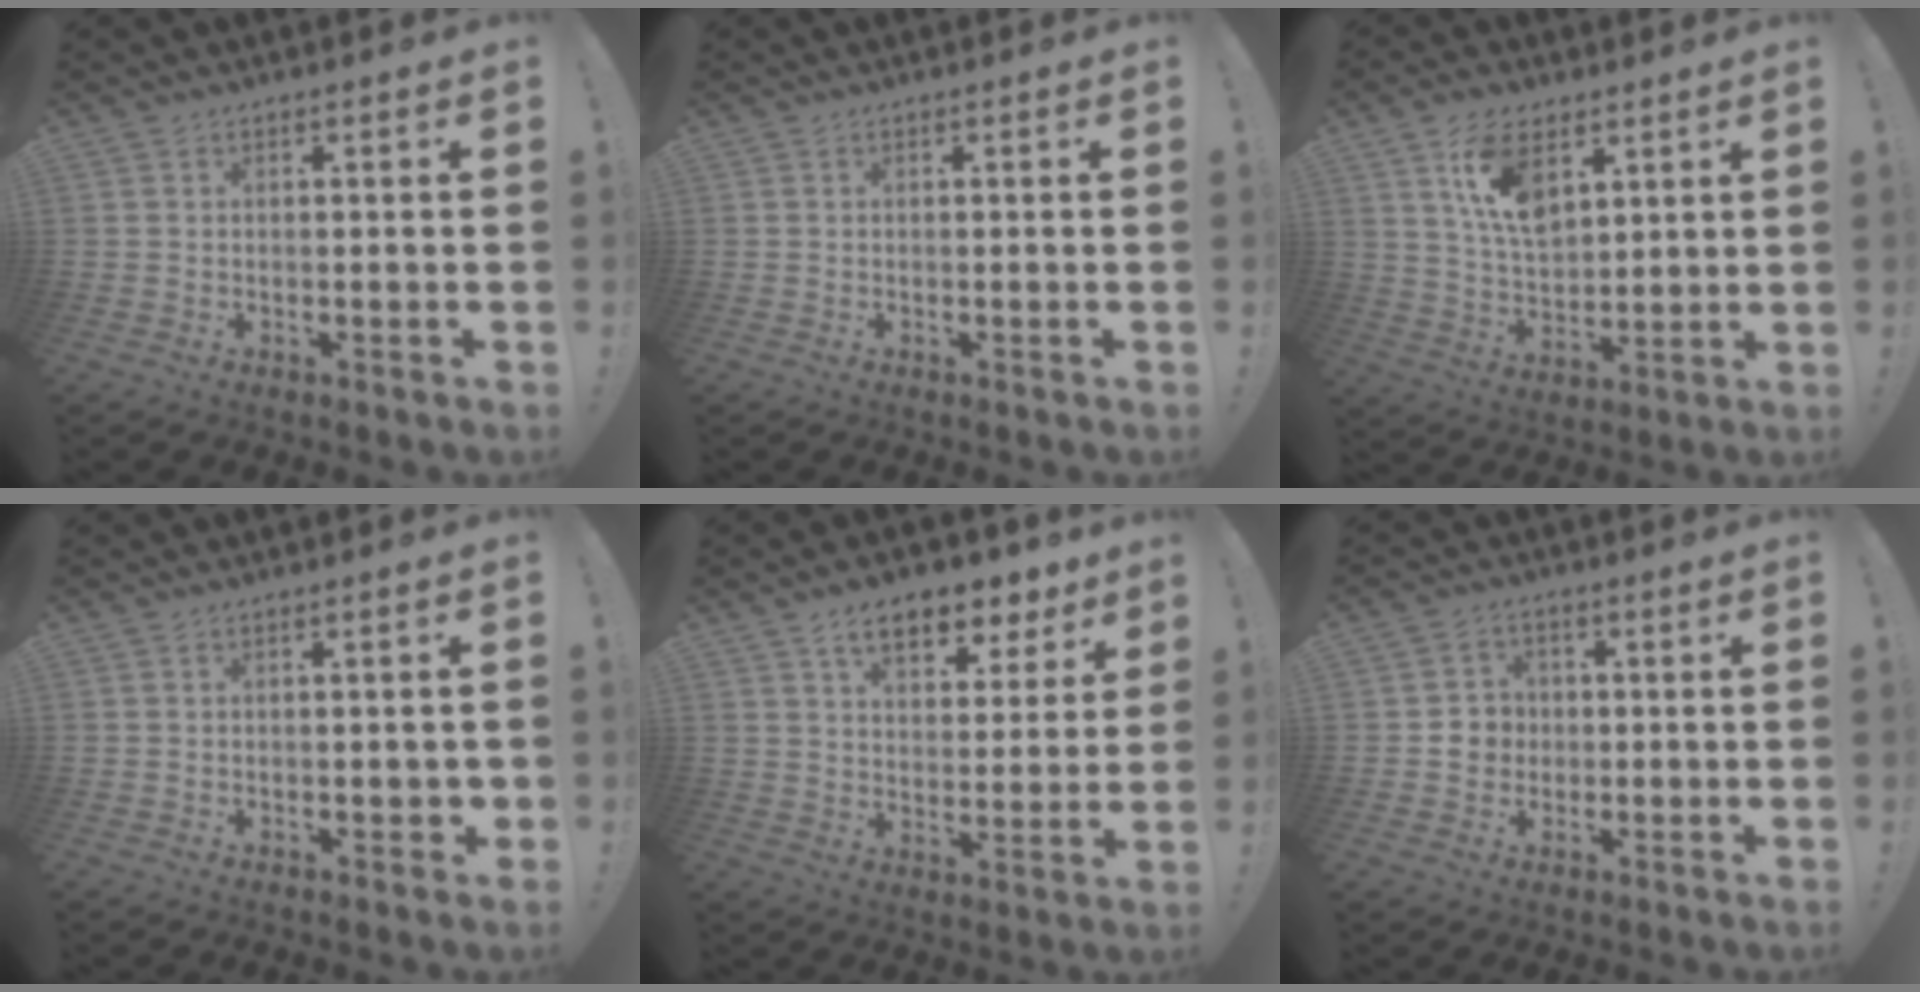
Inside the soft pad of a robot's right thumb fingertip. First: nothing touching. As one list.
[{"total": 0.0}, {"total": 12.5, "force": [6.7, 6.9, 8.0], "torque": [-0.150, -0.023, 0.123]}, {"total": 1.7, "force": [-0.3, 0.9, 1.4], "torque": [-0.026, 0.008, -0.004]}, {"total": 11.3, "force": [7.2, 6.1, 6.3], "torque": [-0.092, -0.039, 0.128]}, {"total": 5.4, "force": [-0.4, 5.2, 1.4], "torque": [-0.018, 0.010, -0.006]}]